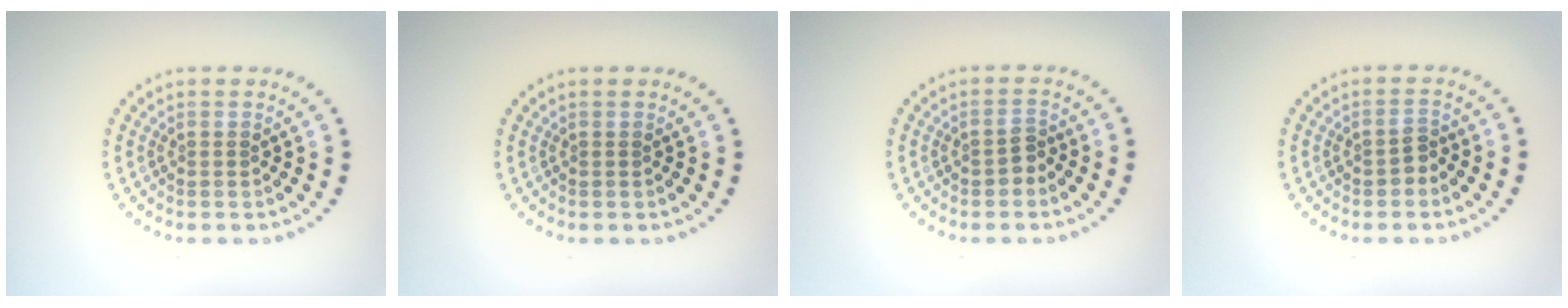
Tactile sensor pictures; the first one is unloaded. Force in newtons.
{"total": 0.0}
{"total": 1.2, "press": 1.1, "slide": 0.4}
{"total": 1.2, "press": 1.1, "slide": 0.4}